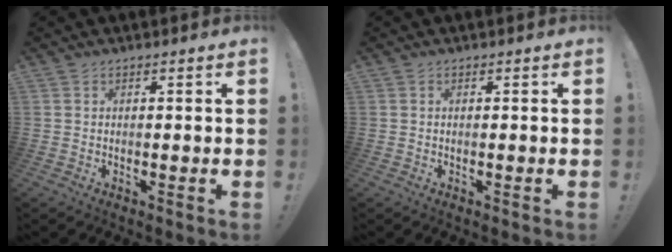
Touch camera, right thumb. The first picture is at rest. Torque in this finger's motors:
{"motor_torque": [-0.25, 0.39, -0.20, 0.25, 0.00]}